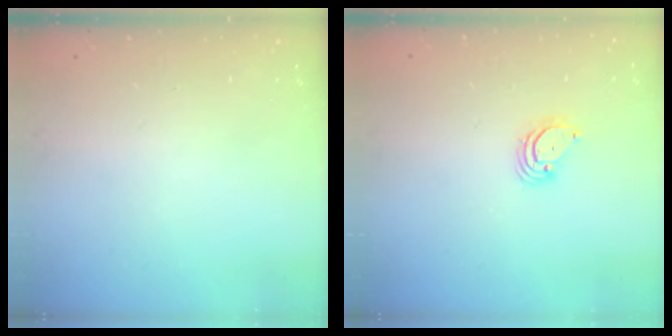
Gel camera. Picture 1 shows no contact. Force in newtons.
{"total": 4.1, "press": 4.0, "slide": 0.3}